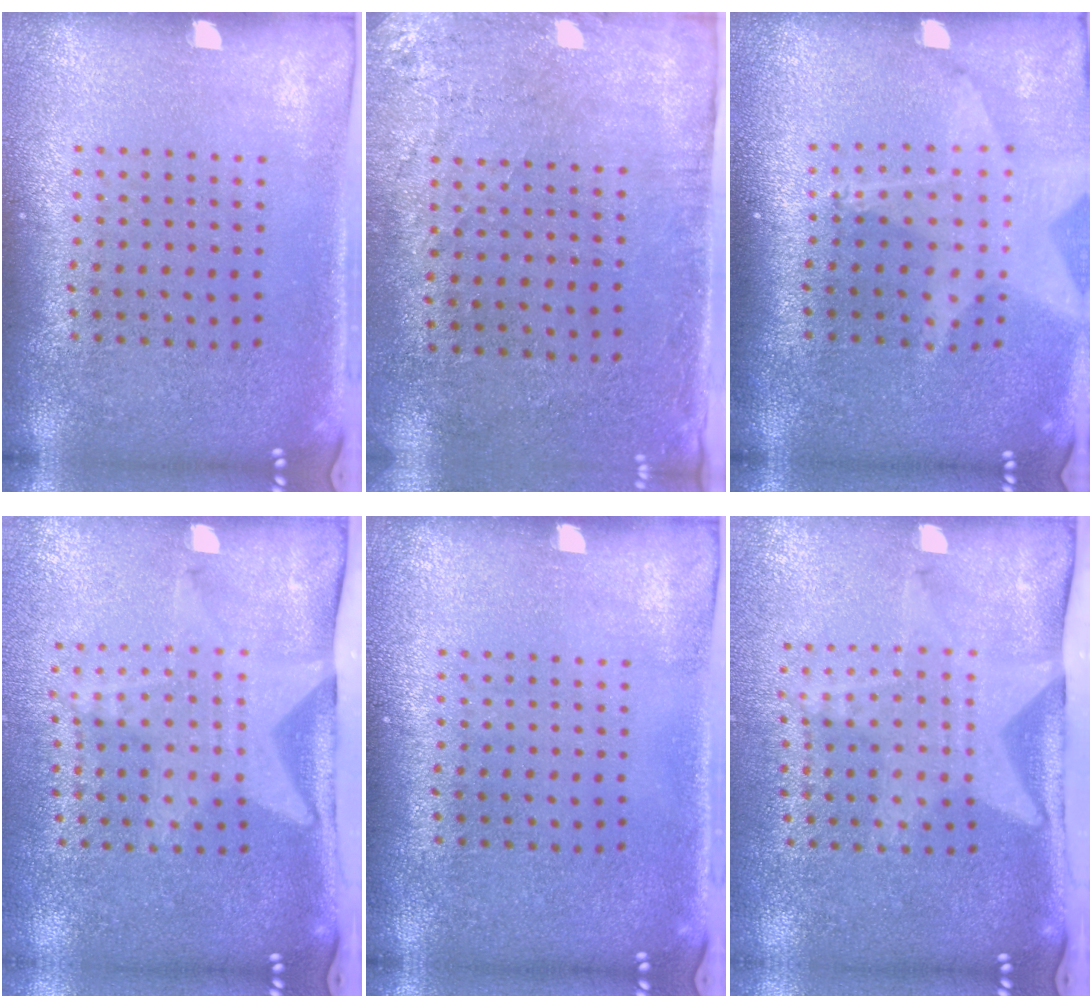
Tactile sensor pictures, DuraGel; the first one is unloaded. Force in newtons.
{"total": 2.8, "press": 2.2, "slide": 1.6}
{"total": 2.0, "press": 1.5, "slide": 1.3}
{"total": 2.0, "press": 1.5, "slide": 1.3}
{"total": 0.0}
{"total": 2.1, "press": 1.5, "slide": 1.4}